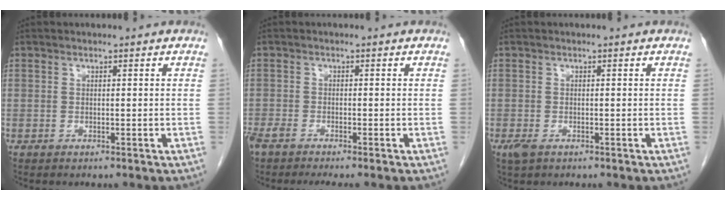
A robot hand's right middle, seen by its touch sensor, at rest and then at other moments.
{"total": 6.0, "force": [-5.0, 0.8, 3.3], "torque": [-0.052, -0.009, -0.083]}
{"total": 1.8, "force": [-1.0, 0.9, 1.2], "torque": [-0.032, -0.004, -0.012]}